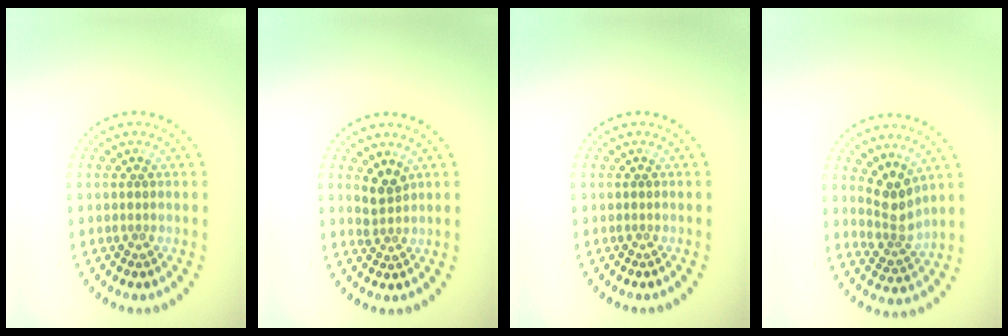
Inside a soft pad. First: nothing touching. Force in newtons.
{"total": 2.0, "press": 1.6, "slide": 1.2}
{"total": 0.0}
{"total": 3.0, "press": 2.4, "slide": 1.8}